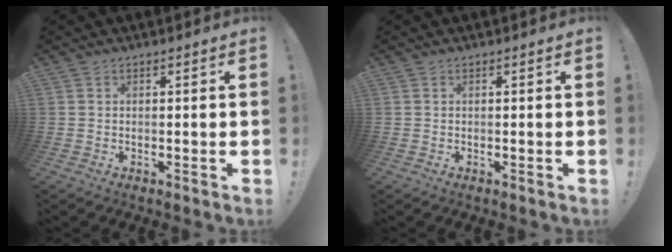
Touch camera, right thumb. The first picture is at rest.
{"total": 0.0}